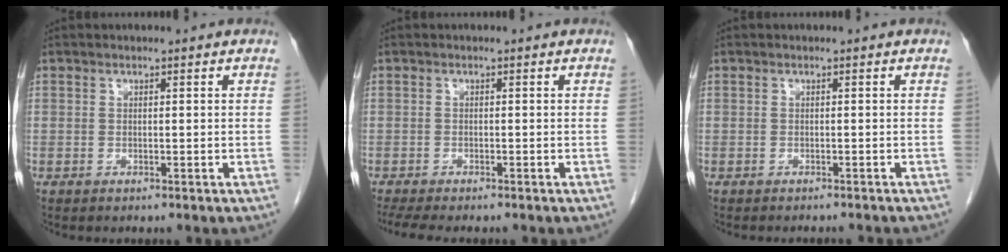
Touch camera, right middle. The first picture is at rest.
{"total": 5.9, "force": [-4.9, 1.0, 3.0], "torque": [-0.045, -0.011, -0.077]}
{"total": 4.0, "force": [-3.8, 0.5, 1.2], "torque": [-0.015, -0.010, -0.043]}